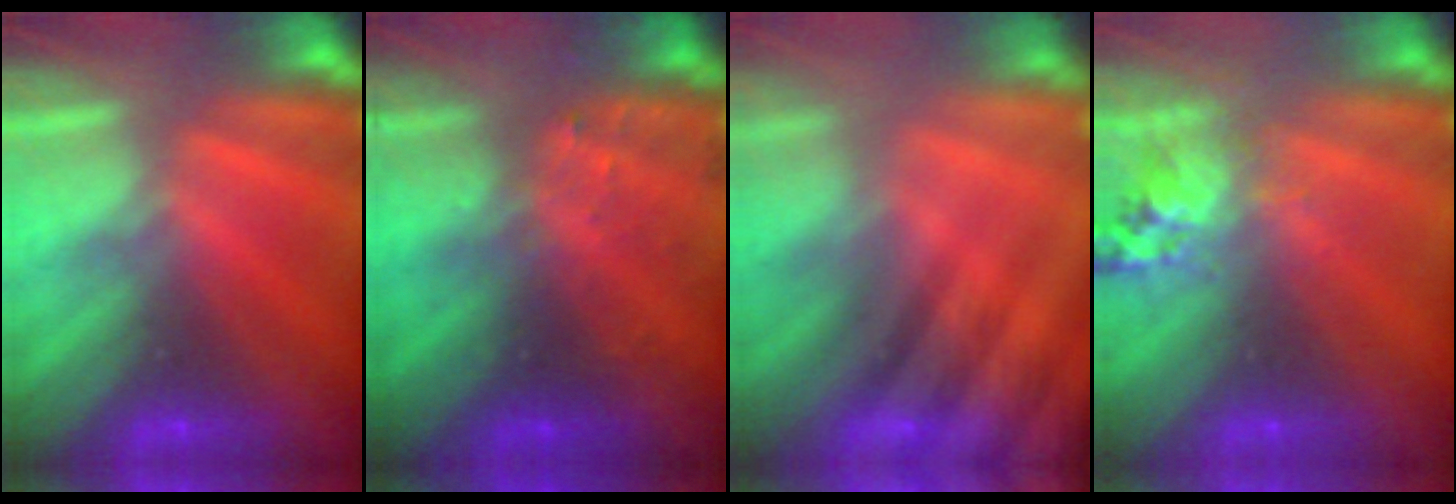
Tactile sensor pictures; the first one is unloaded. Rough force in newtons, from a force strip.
{"total": 7.3}
{"total": 7.8}
{"total": 2.7}